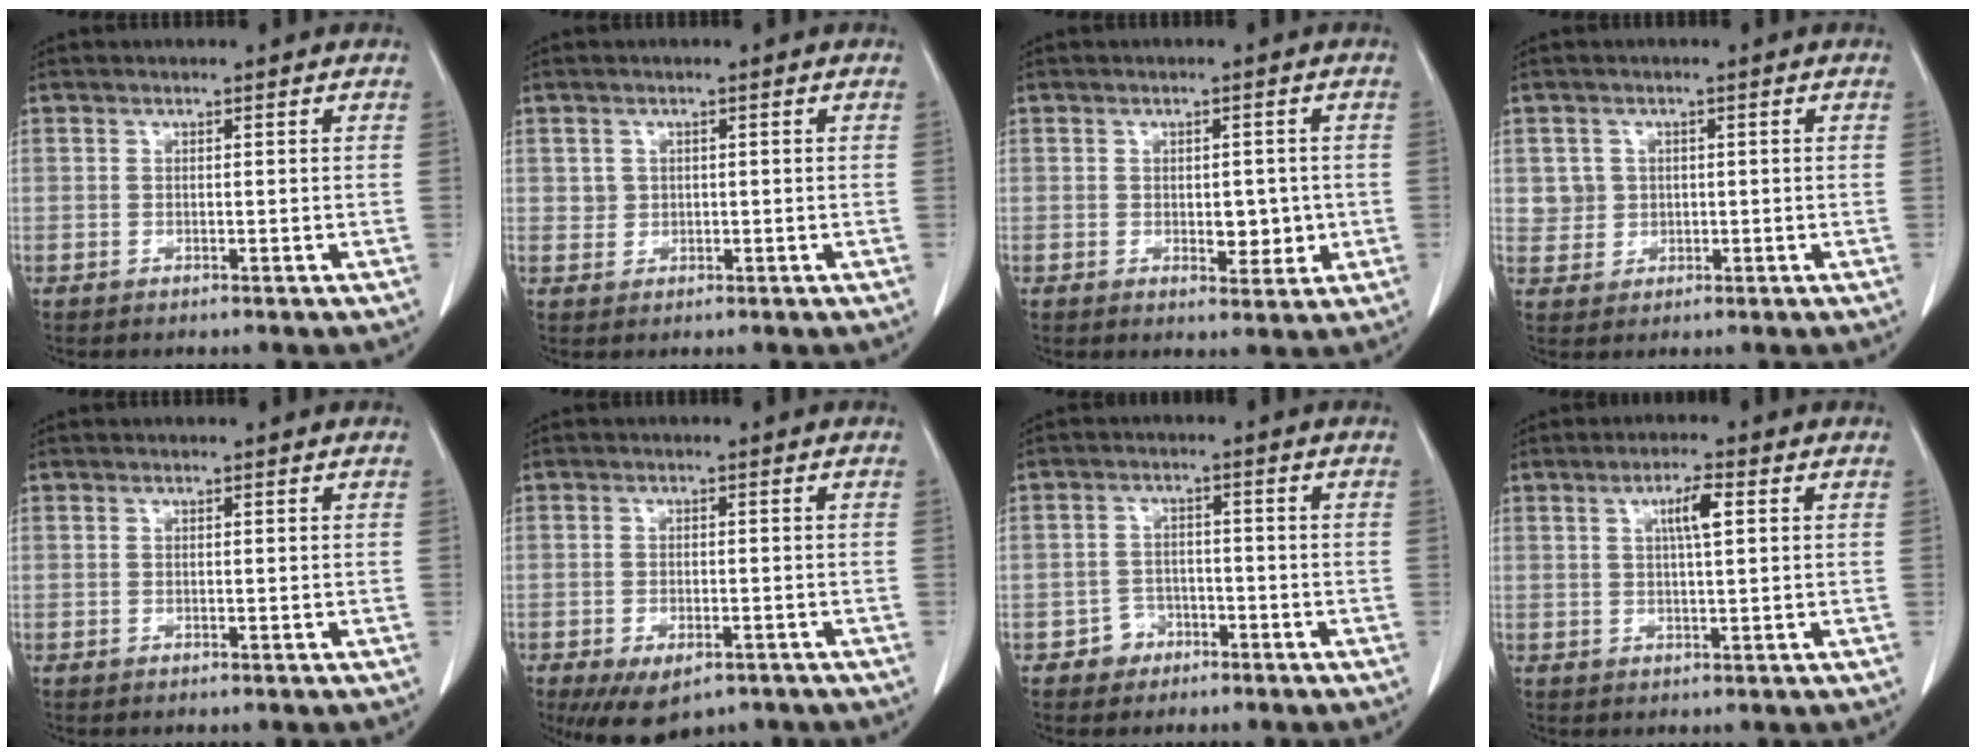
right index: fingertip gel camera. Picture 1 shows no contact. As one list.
[{"total": 1.6, "force": [0.3, 1.6, 0.3], "torque": [0.002, 0.001, 0.006]}, {"total": 4.4, "force": [-0.6, 2.4, 3.6], "torque": [-0.041, -0.002, -0.001]}, {"total": 3.1, "force": [0.6, 3.0, 0.2], "torque": [0.007, 0.004, 0.013]}, {"total": 0.0}, {"total": 7.9, "force": [-5.2, 3.8, 4.6], "torque": [-0.073, -0.007, -0.075]}, {"total": 3.5, "force": [-2.0, 2.9, 0.1], "torque": [0.004, 0.014, -0.033]}, {"total": 4.0, "force": [1.2, 0.4, 3.8], "torque": [-0.067, 0.003, 0.021]}]